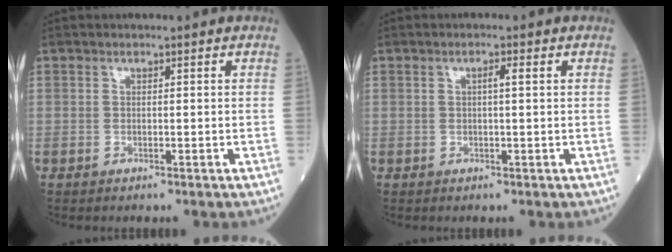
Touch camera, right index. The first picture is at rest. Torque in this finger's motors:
{"motor_torque": [0.02, 0.00, 0.06, 0.03]}